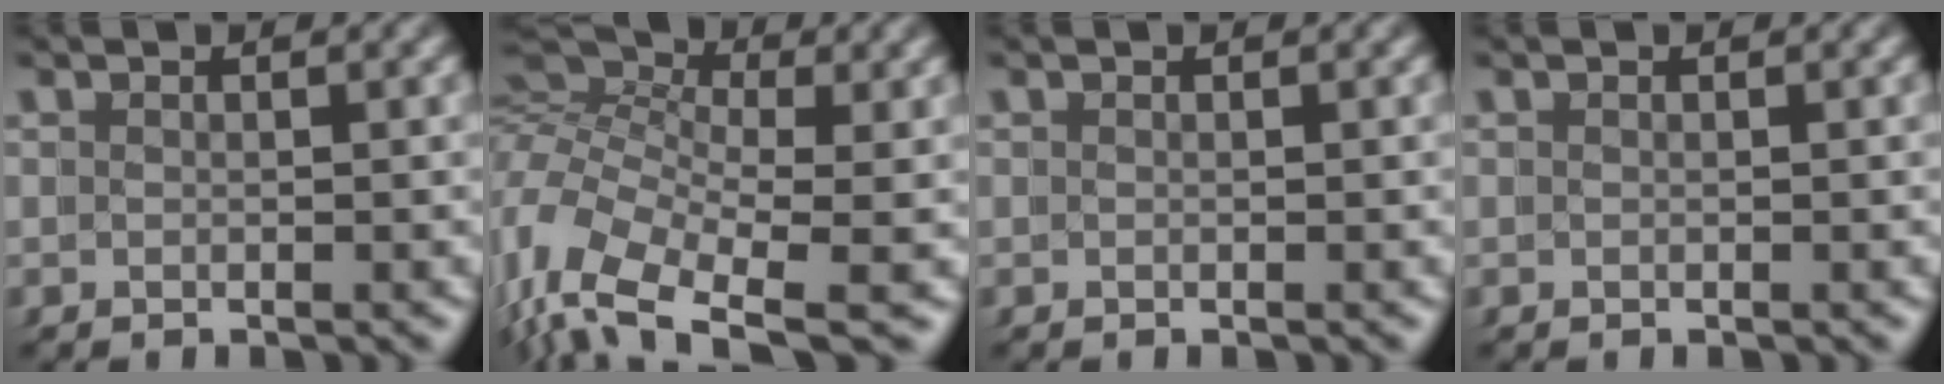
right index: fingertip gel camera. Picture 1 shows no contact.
{"total": 8.5, "force": [-1.6, 5.7, 6.1], "torque": [-0.145, -0.032, -0.017]}
{"total": 0.0}
{"total": 0.0}